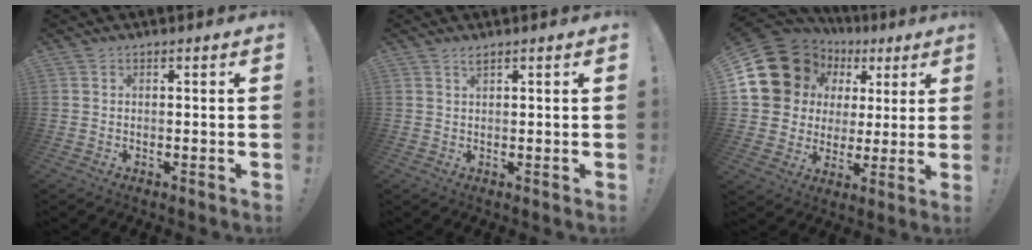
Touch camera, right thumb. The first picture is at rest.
{"total": 1.4, "force": [1.3, 0.1, 0.7], "torque": [-0.007, -0.003, 0.021]}
{"total": 17.9, "force": [8.1, 14.0, 7.8], "torque": [-0.134, -0.037, 0.177]}